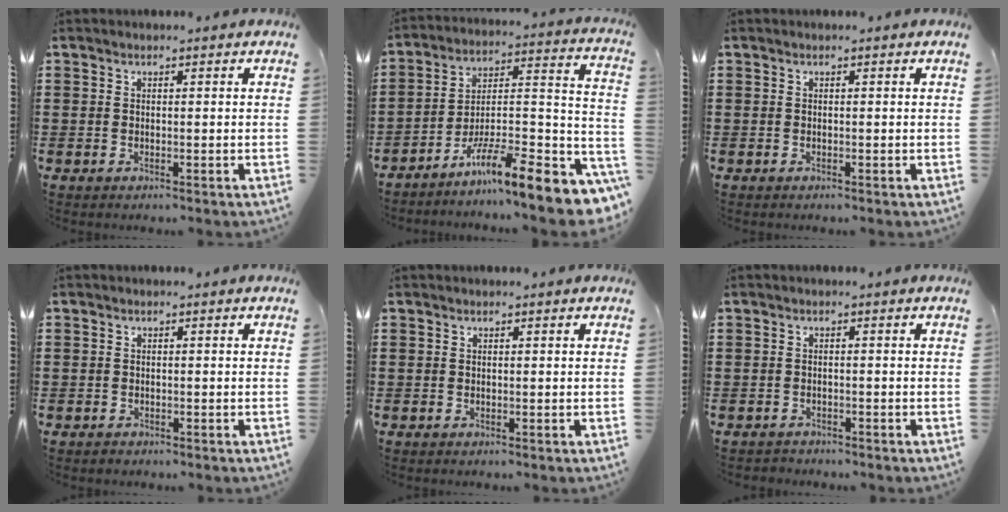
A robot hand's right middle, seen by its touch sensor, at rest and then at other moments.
{"total": 10.9, "force": [-7.6, 0.9, 7.8], "torque": [-0.107, -0.005, -0.141]}
{"total": 0.0}
{"total": 0.7, "force": [-0.5, 0.5, -0.1], "torque": [0.002, 0.005, -0.013]}
{"total": 0.0}
{"total": 1.0, "force": [-1.0, 0.2, 0.0], "torque": [-0.003, 0.003, -0.023]}